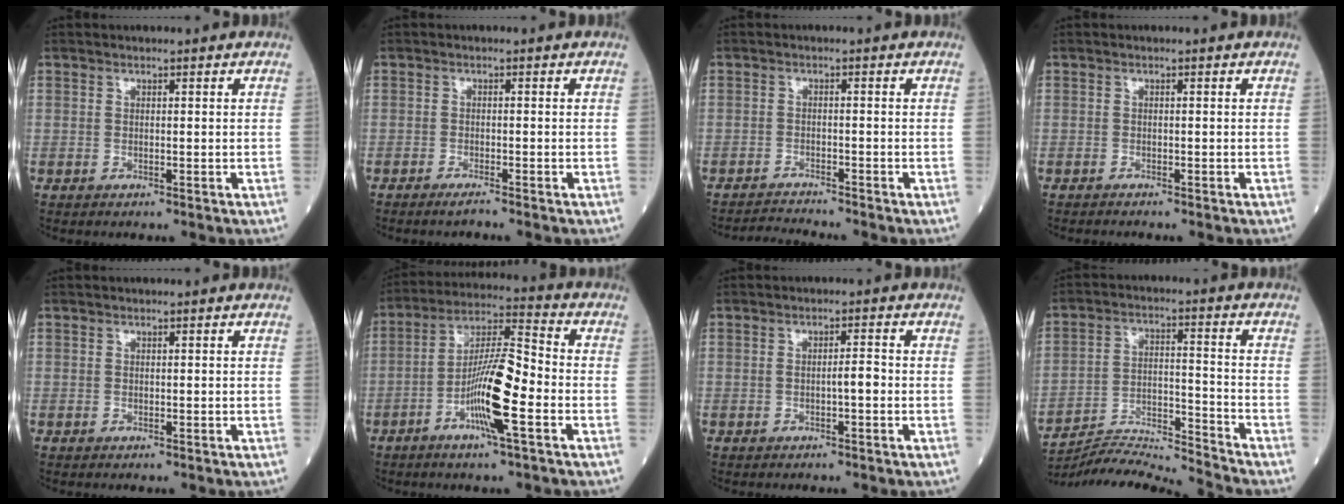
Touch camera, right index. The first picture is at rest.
{"total": 1.4, "force": [-1.3, -0.2, 0.6], "torque": [-0.013, -0.001, -0.025]}
{"total": 3.2, "force": [-2.9, -1.1, -0.3], "torque": [0.000, -0.020, -0.052]}
{"total": 1.2, "force": [-1.1, 0.0, 0.3], "torque": [-0.007, -0.002, -0.017]}
{"total": 0.0}
{"total": 11.8, "force": [-4.0, 0.9, 11.0], "torque": [-0.207, 0.004, -0.077]}
{"total": 2.0, "force": [-0.5, 0.2, 1.9], "torque": [-0.030, 0.004, -0.011]}
{"total": 12.2, "force": [-11.9, -2.8, 0.9], "torque": [-0.020, 0.018, -0.213]}